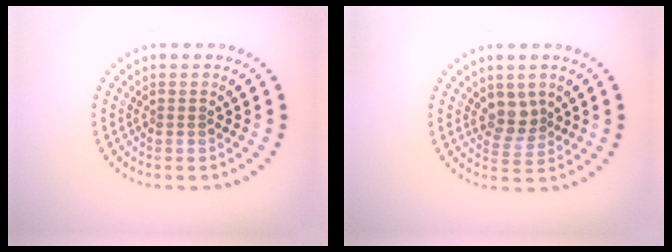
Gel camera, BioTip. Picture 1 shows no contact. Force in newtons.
{"total": 2.4, "press": 1.9, "slide": 1.5}